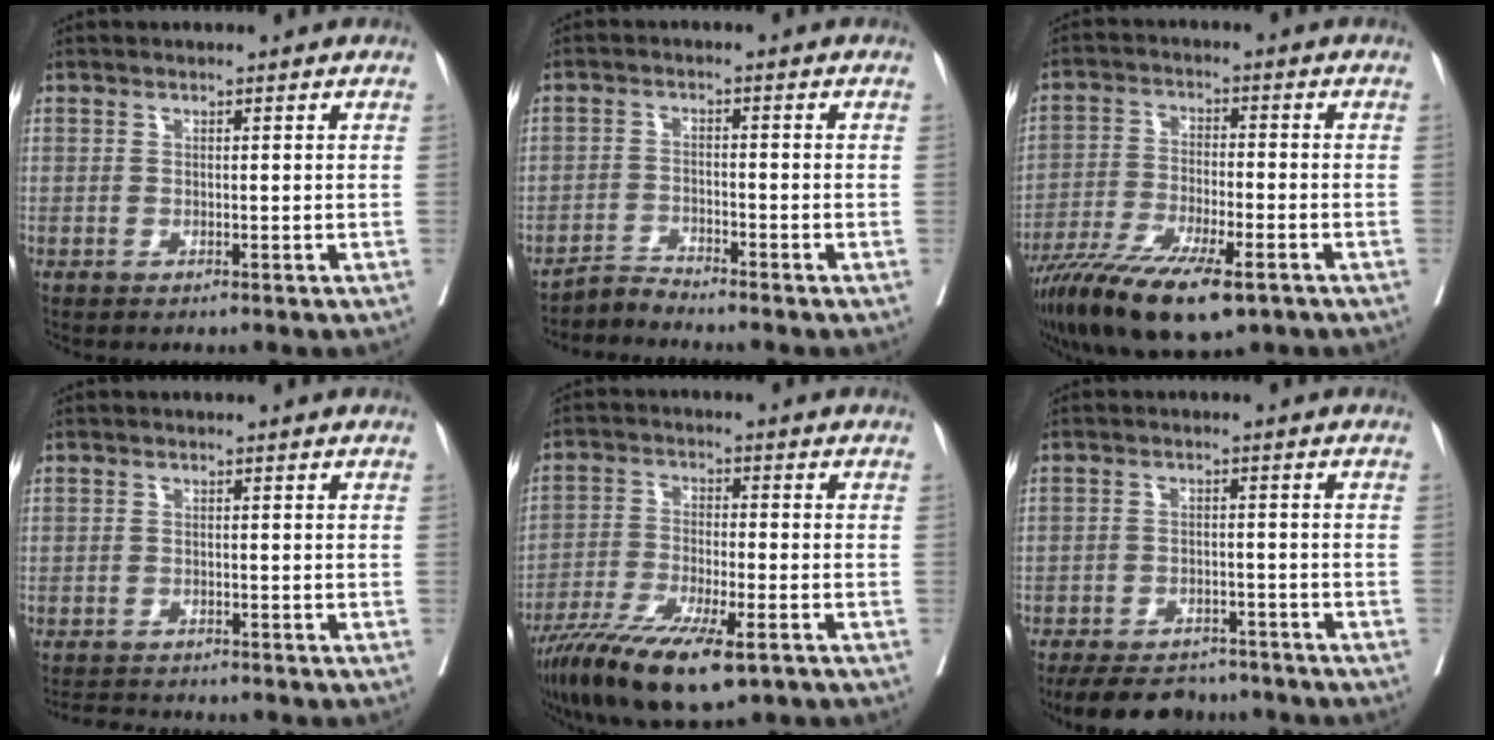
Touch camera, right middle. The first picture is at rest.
{"total": 2.7, "force": [-2.5, -0.6, -0.9], "torque": [0.023, -0.013, -0.045]}
{"total": 15.5, "force": [-10.4, 3.6, 10.9], "torque": [-0.194, -0.041, -0.177]}
{"total": 3.1, "force": [-3.1, 0.4, 0.1], "torque": [0.003, -0.012, -0.050]}
{"total": 14.4, "force": [-9.3, 3.1, 10.5], "torque": [-0.191, -0.038, -0.158]}
{"total": 11.6, "force": [-10.1, 4.4, 3.6], "torque": [-0.060, 0.002, -0.138]}